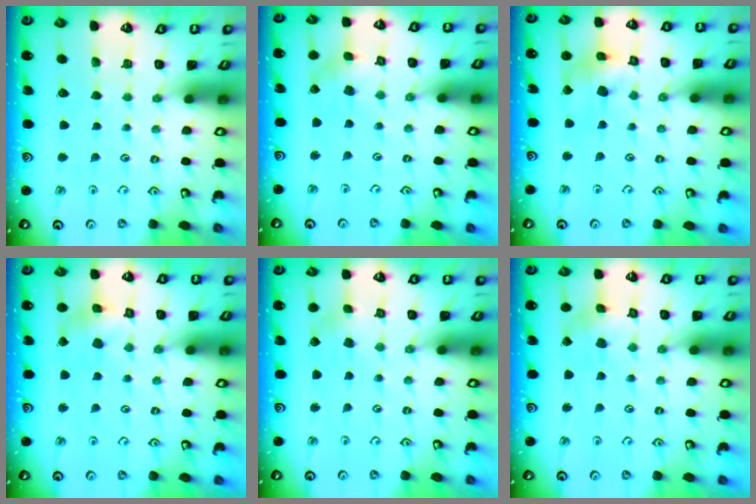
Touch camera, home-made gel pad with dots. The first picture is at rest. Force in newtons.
{"total": 2.1, "press": 2.1, "slide": 0.3}
{"total": 10.5, "press": 10.4, "slide": 1.4}
{"total": 4.3, "press": 4.3, "slide": 0.5}
{"total": 1.9, "press": 1.9, "slide": 0.3}
{"total": 2.1, "press": 2.1, "slide": 0.3}